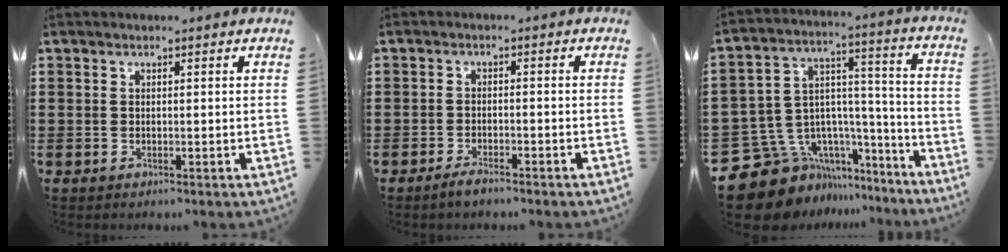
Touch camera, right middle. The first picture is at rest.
{"total": 2.0, "force": [-1.6, 0.3, 1.1], "torque": [-0.026, -0.002, -0.032]}
{"total": 10.6, "force": [-8.1, 6.3, 2.5], "torque": [-0.084, -0.001, -0.149]}